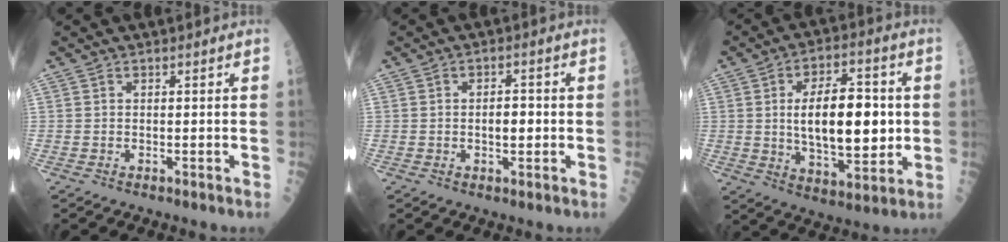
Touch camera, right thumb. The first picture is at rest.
{"total": 3.4, "force": [-0.2, 1.7, 2.9], "torque": [-0.035, 0.004, -0.003]}
{"total": 17.0, "force": [1.0, 8.0, 14.9], "torque": [-0.208, -0.004, 0.022]}